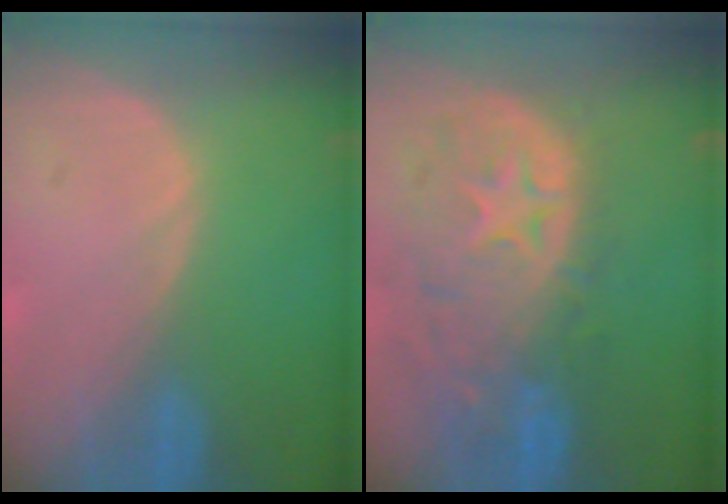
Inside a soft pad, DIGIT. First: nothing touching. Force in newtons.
{"total": 12.3, "press": 10.5, "slide": 6.5}